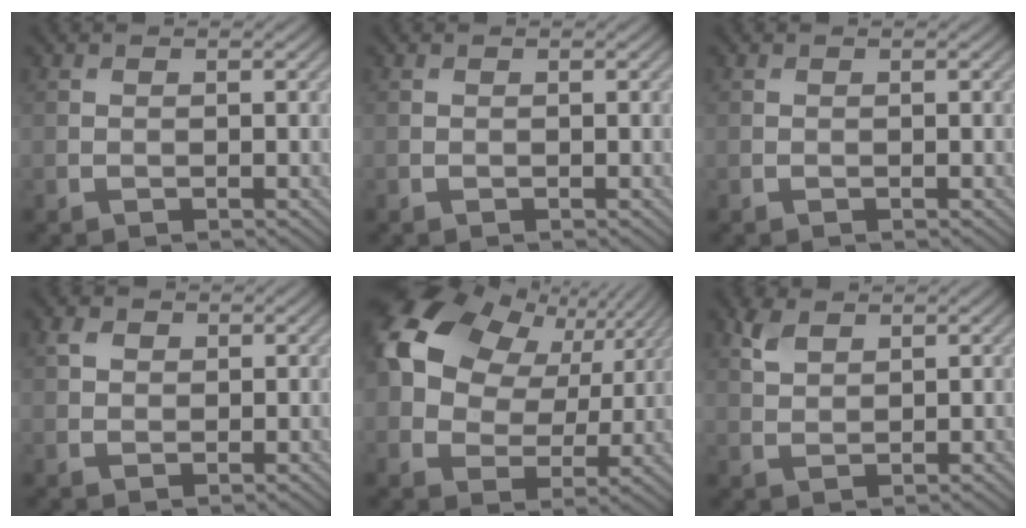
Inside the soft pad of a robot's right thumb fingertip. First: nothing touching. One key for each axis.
{"total": 0.0}
{"total": 0.0}
{"total": 1.8, "fx": 0.9, "fy": 1.4, "fz": 0.8, "tx": -0.020, "ty": 0.002, "tz": 0.017}
{"total": 16.3, "fx": 5.9, "fy": 11.6, "fz": 9.9, "tx": -0.228, "ty": 0.035, "tz": 0.101}
{"total": 2.9, "fx": 2.0, "fy": 1.4, "fz": 1.6, "tx": -0.043, "ty": 0.001, "tz": 0.047}